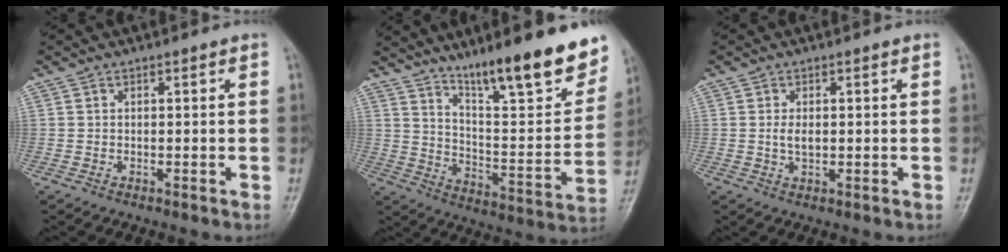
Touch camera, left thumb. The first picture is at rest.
{"total": 21.6, "force": [15.0, 4.2, 14.9], "torque": [-0.186, -0.078, 0.243]}
{"total": 2.3, "force": [0.3, 1.2, 2.0], "torque": [-0.037, -0.002, 0.007]}